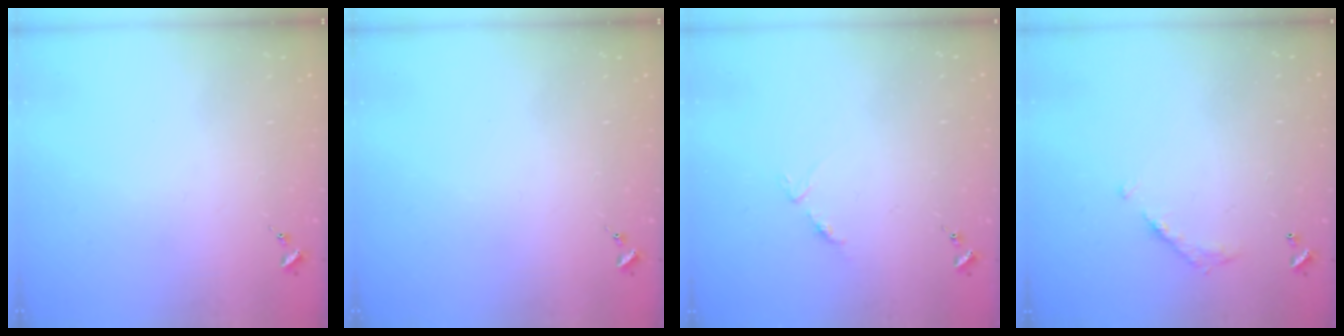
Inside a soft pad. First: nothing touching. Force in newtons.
{"total": 0.0}
{"total": 3.2, "press": 3.2, "slide": 0.4}
{"total": 7.9, "press": 7.9, "slide": 0.3}